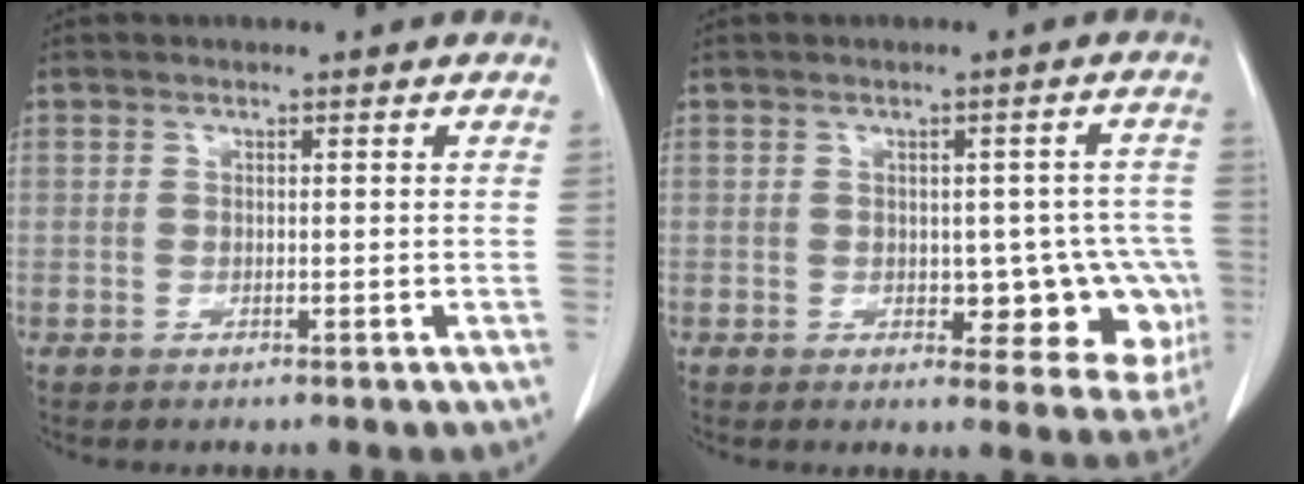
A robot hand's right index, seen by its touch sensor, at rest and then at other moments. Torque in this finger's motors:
{"motor_torque": [0.26, -0.04, 0.13, 0.02]}